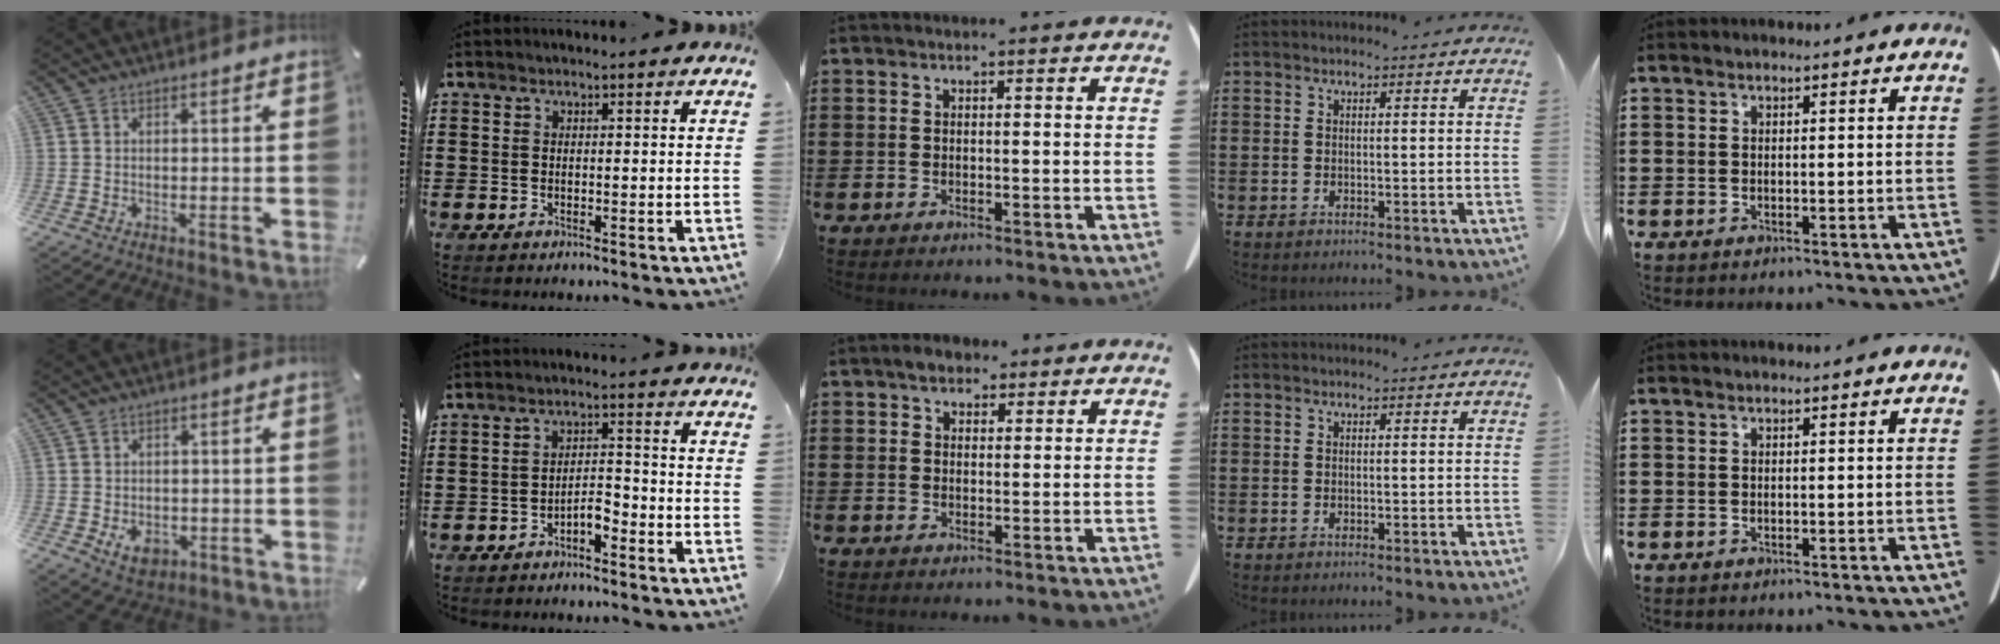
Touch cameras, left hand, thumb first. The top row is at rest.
{"thumb": {"total": 5.0, "force": [-1.7, 3.8, 2.8], "torque": [-0.049, -0.005, -0.034]}, "index": {"total": 3.1, "force": [-2.2, 0.9, 1.9], "torque": [-0.038, 0.008, -0.045]}, "middle": {"total": 2.6, "force": [2.0, 1.5, 0.7], "torque": [-0.006, 0.004, 0.033]}}